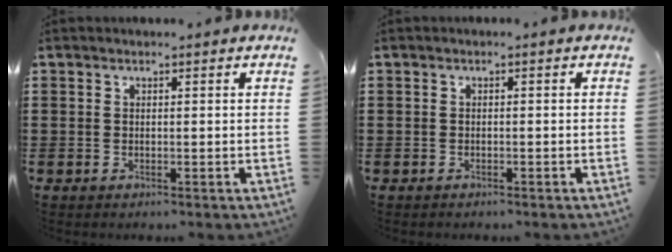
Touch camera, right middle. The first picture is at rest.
{"total": 0.0}